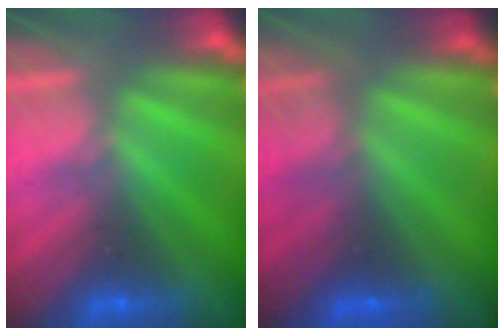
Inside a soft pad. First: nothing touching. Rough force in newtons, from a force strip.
{"total": 2.4}